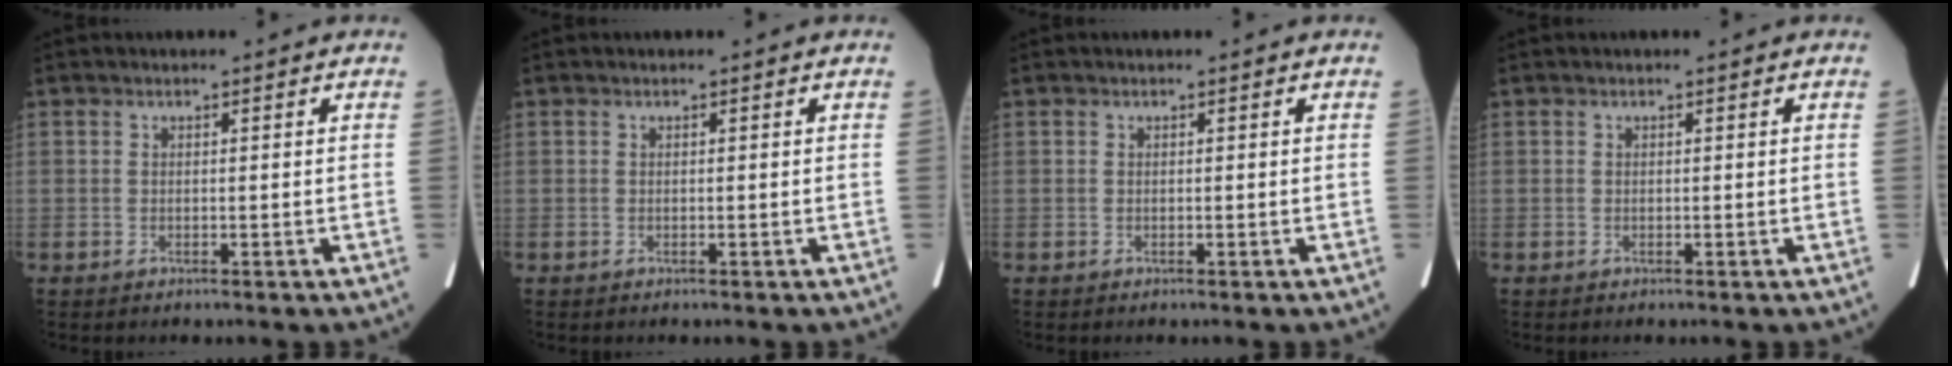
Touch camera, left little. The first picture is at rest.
{"total": 0.0}
{"total": 0.0}
{"total": 0.0}